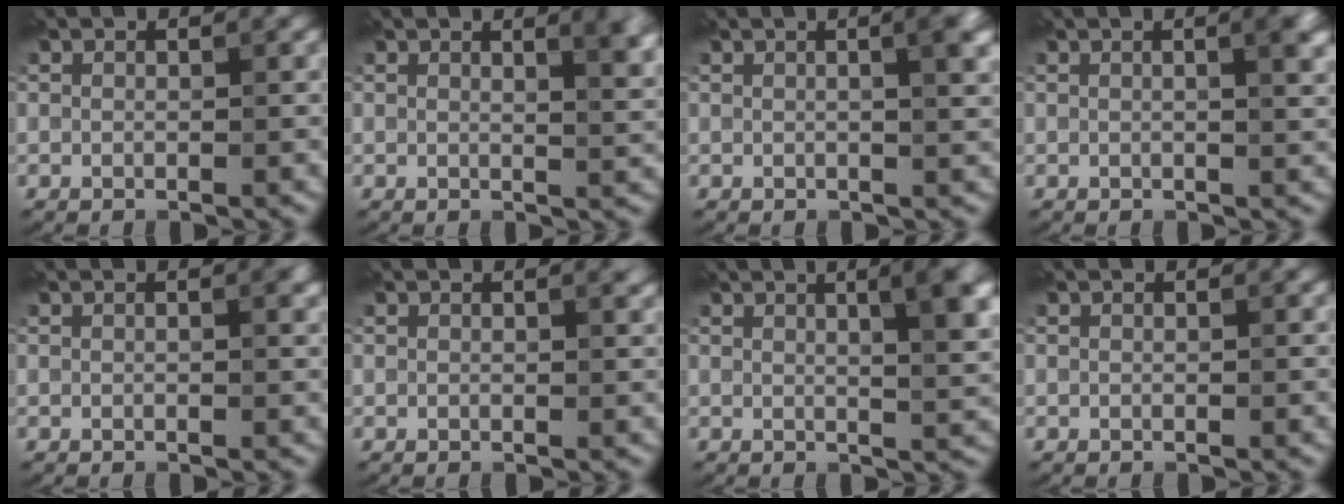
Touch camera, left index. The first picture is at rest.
{"total": 4.1, "force": [2.0, 1.5, 3.3], "torque": [-0.021, 0.005, 0.023]}
{"total": 5.5, "force": [1.5, 2.3, 4.8], "torque": [-0.028, 0.032, -0.006]}
{"total": 4.6, "force": [1.2, 1.9, 4.0], "torque": [-0.023, 0.024, -0.002]}
{"total": 1.1, "force": [0.2, 0.2, 1.0], "torque": [-0.014, 0.000, 0.002]}
{"total": 0.9, "force": [0.5, 0.2, 0.7], "torque": [-0.006, -0.001, 0.008]}
{"total": 6.6, "force": [2.1, 2.0, 5.9], "torque": [-0.045, 0.016, 0.022]}
{"total": 0.0}